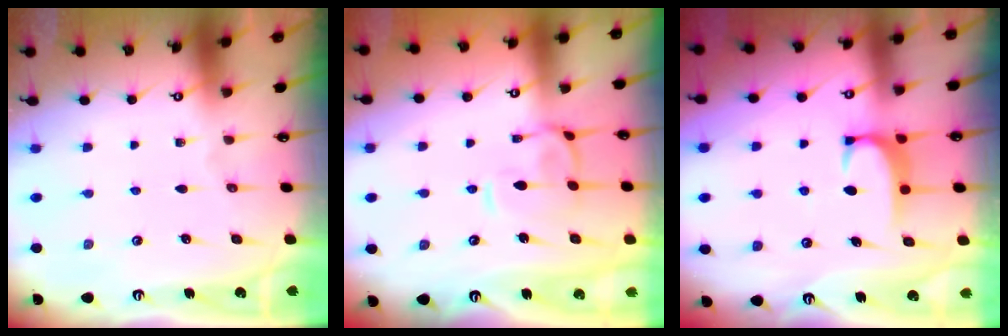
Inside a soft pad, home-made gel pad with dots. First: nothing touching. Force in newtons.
{"total": 3.4, "press": 3.2, "slide": 0.9}
{"total": 1.8, "press": 1.7, "slide": 0.5}